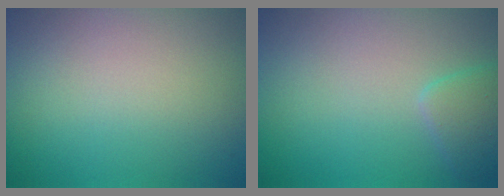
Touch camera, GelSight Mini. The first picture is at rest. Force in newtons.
{"total": 1.9, "press": 1.9, "slide": 0.1}